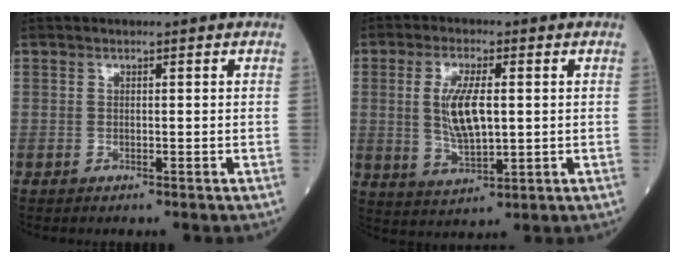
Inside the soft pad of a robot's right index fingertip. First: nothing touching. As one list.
[{"total": 7.9, "force": [0.9, 2.3, 7.5], "torque": [-0.156, -0.002, 0.024]}]